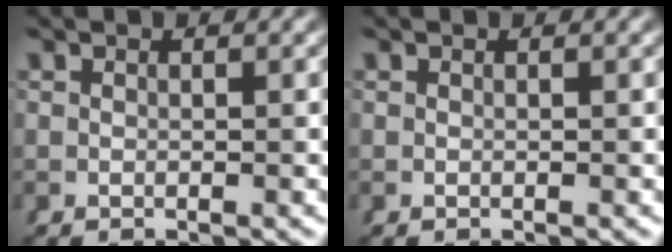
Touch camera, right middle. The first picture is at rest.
{"total": 0.0}